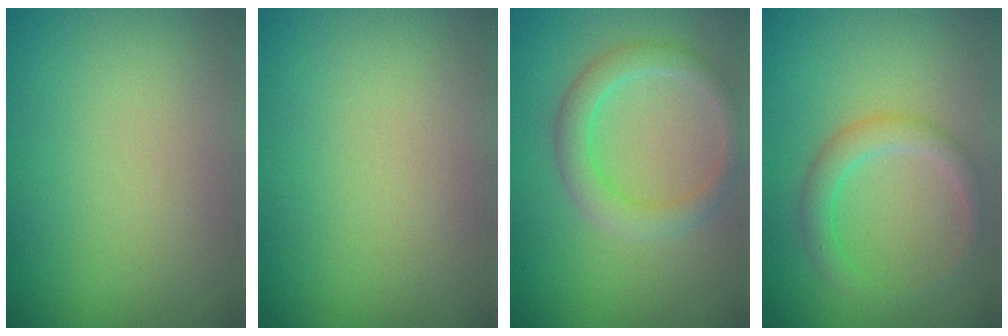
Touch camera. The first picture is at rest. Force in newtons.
{"total": 0.0}
{"total": 2.9, "press": 2.9, "slide": 0.3}
{"total": 2.5, "press": 2.5, "slide": 0.0}